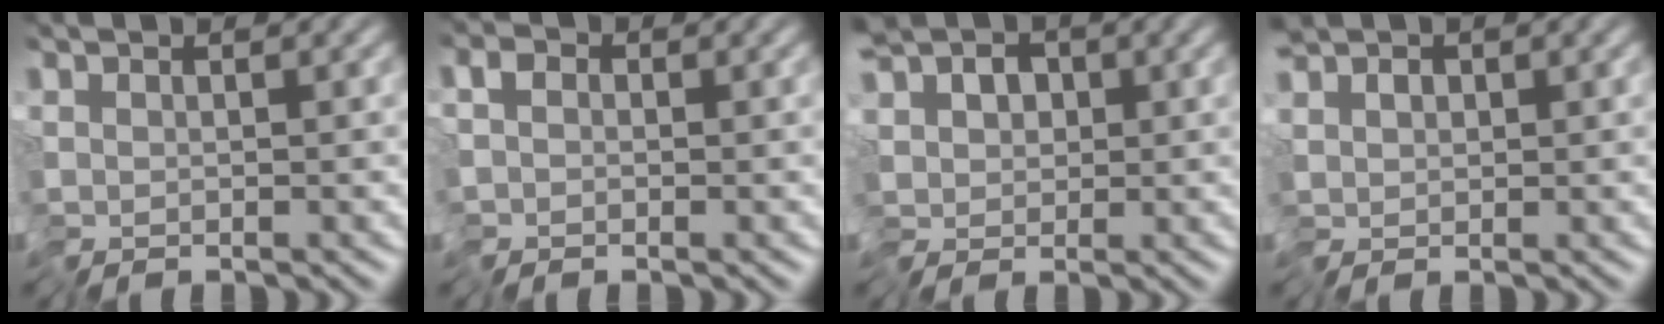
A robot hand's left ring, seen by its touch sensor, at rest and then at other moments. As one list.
[{"total": 1.0, "force": [-0.6, 0.8, 0.0], "torque": [0.004, 0.000, -0.014]}, {"total": 4.0, "force": [-0.5, 2.7, 2.9], "torque": [-0.057, -0.005, -0.013]}, {"total": 1.9, "force": [0.0, 1.1, 1.6], "torque": [-0.037, 0.000, -0.005]}]